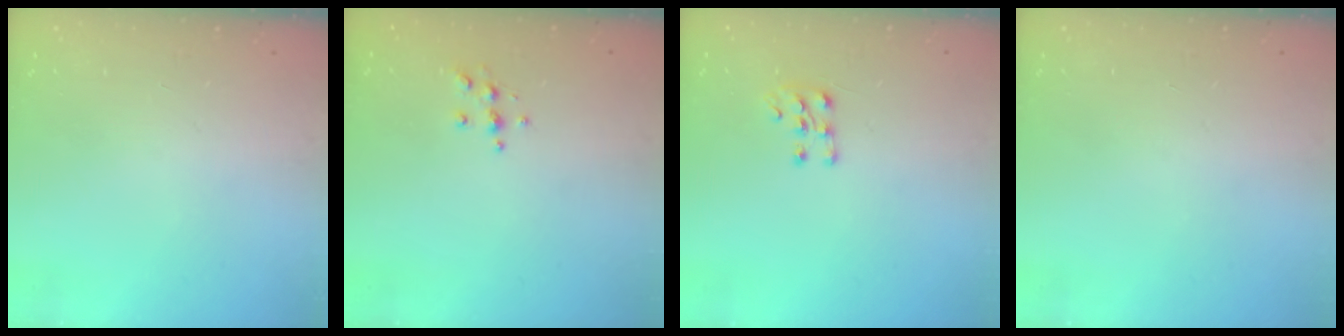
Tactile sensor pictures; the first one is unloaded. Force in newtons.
{"total": 5.1, "press": 5.1, "slide": 0.3}
{"total": 6.3, "press": 6.1, "slide": 1.6}
{"total": 0.0}